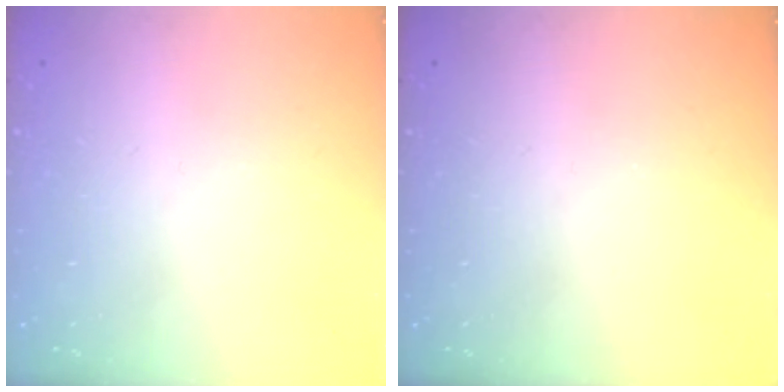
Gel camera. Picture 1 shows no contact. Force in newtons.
{"total": 0.0}